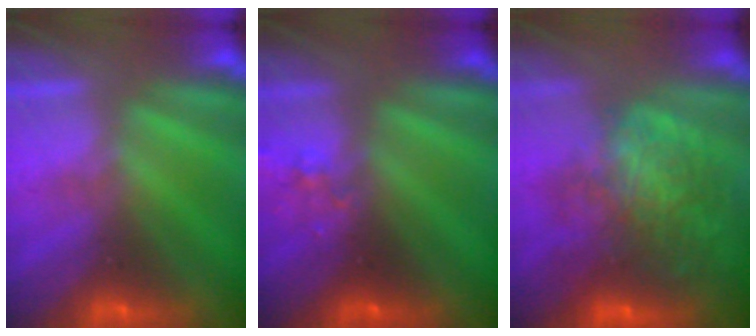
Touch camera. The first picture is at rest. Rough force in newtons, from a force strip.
{"total": 2.3}
{"total": 5.8}